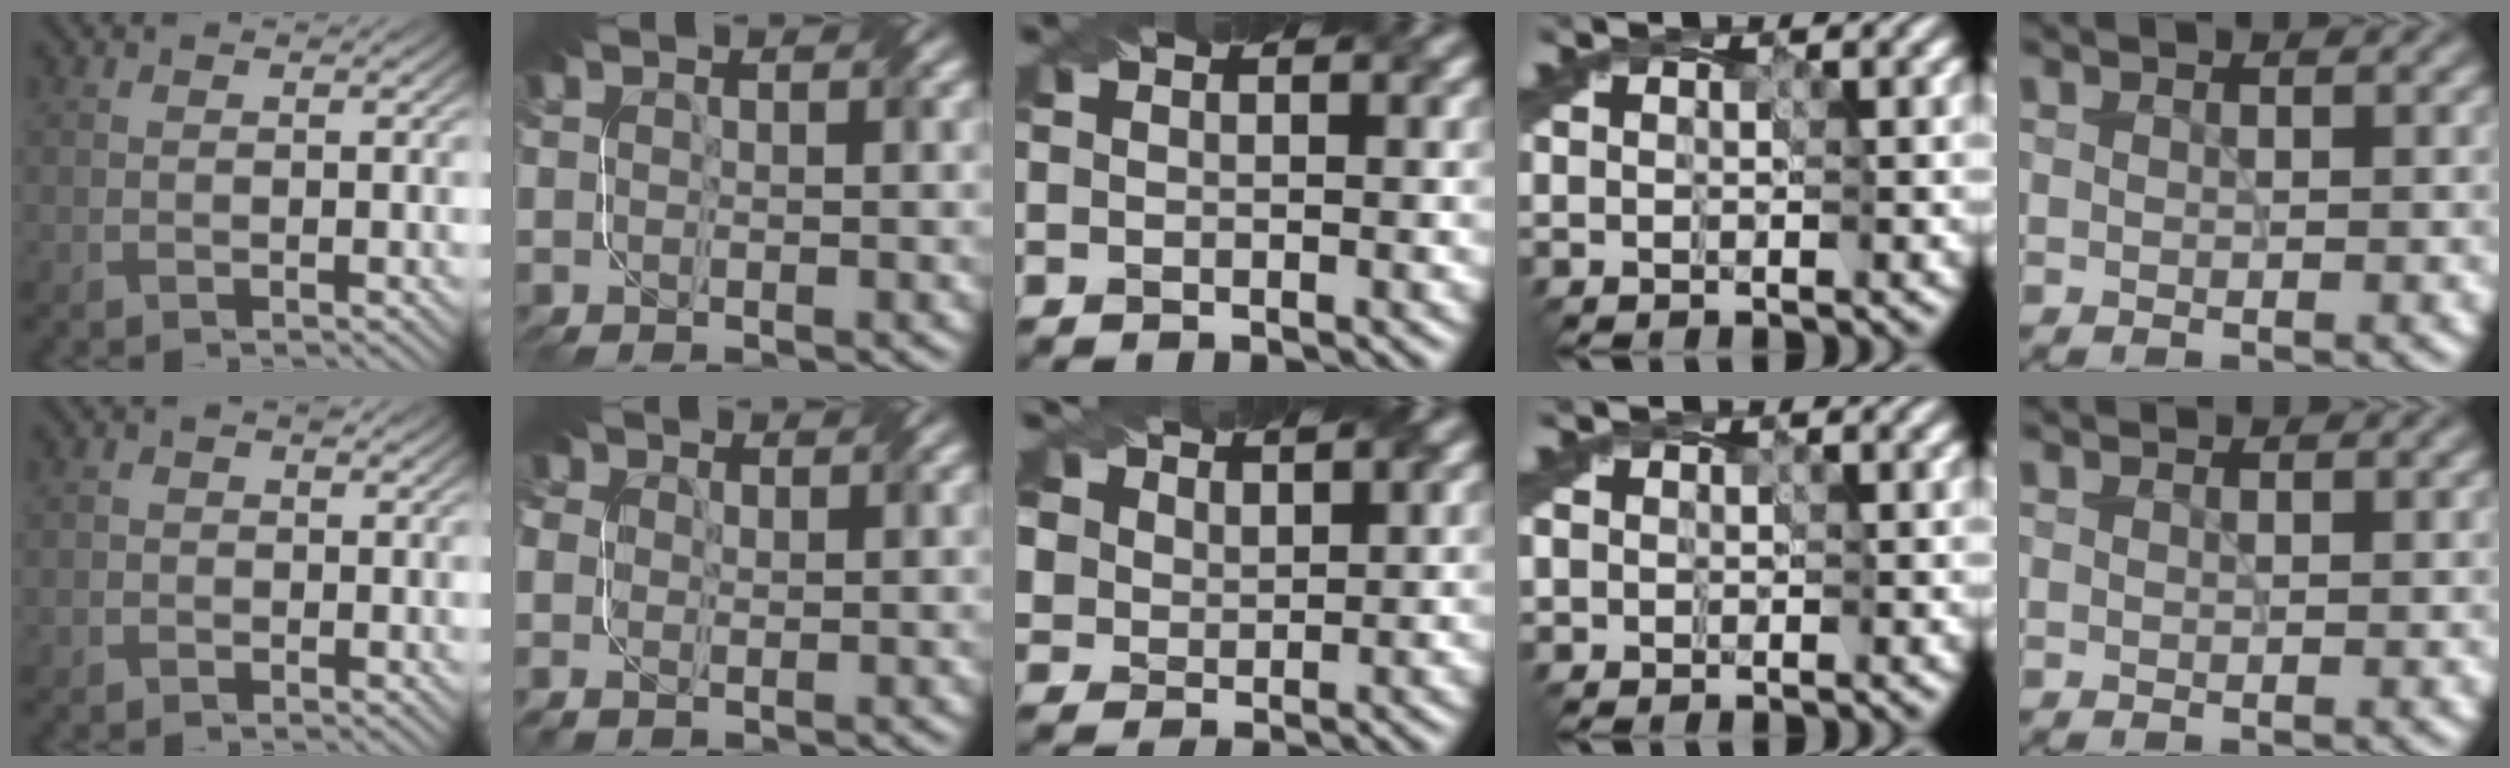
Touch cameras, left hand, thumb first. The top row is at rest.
{"thumb": {"total": 1.5, "force": [-0.5, 1.3, 0.5], "torque": [-0.008, -0.002, -0.011]}, "index": {"total": 3.9, "force": [1.3, 3.0, 2.0], "torque": [-0.046, 0.019, 0.014]}, "middle": {"total": 6.5, "force": [4.8, 3.9, 2.0], "torque": [-0.072, 0.004, 0.086]}, "ring": {"total": 1.0, "force": [0.1, 1.0, -0.1], "torque": [0.012, 0.001, -0.006]}, "little": {"total": 1.3, "force": [1.2, 0.2, 0.4], "torque": [-0.011, -0.003, 0.009]}}